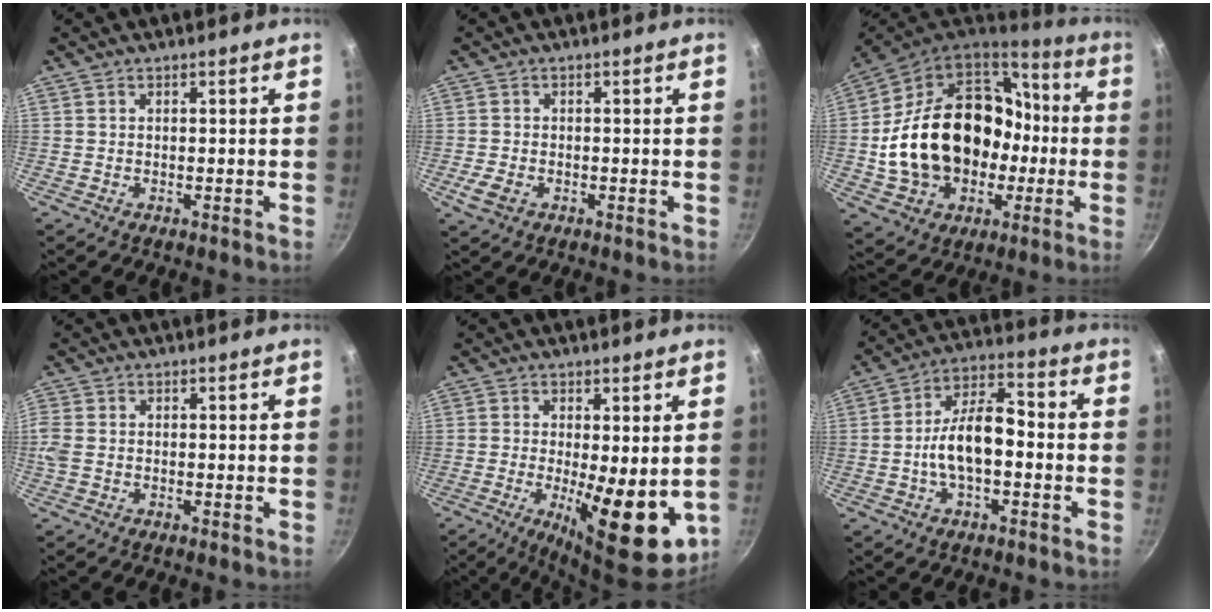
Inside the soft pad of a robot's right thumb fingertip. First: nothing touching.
{"total": 3.4, "force": [-1.2, 2.3, 2.2], "torque": [-0.044, 0.002, -0.022]}
{"total": 28.6, "force": [-2.0, 21.3, 19.0], "torque": [-0.308, 0.060, -0.007]}
{"total": 2.7, "force": [-0.5, 1.9, 1.9], "torque": [-0.052, 0.001, -0.012]}
{"total": 13.8, "force": [-2.3, 4.8, 12.8], "torque": [-0.168, -0.011, -0.021]}
{"total": 11.4, "force": [-1.9, 5.7, 9.7], "torque": [-0.154, 0.045, -0.045]}